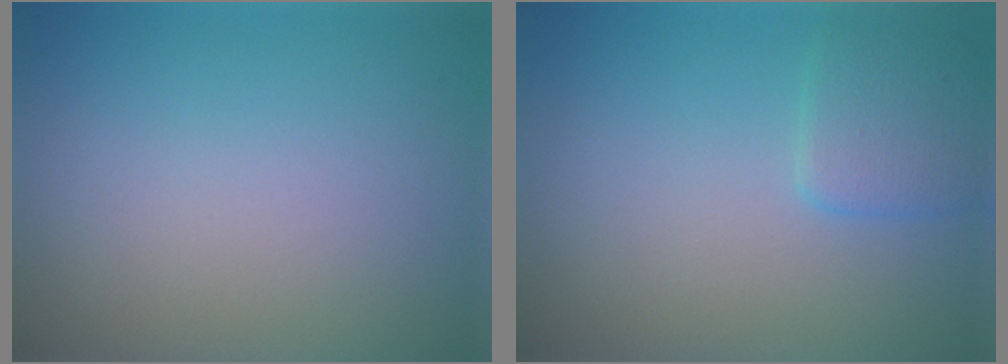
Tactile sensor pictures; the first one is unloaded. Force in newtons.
{"total": 2.3, "press": 2.3, "slide": 0.1}